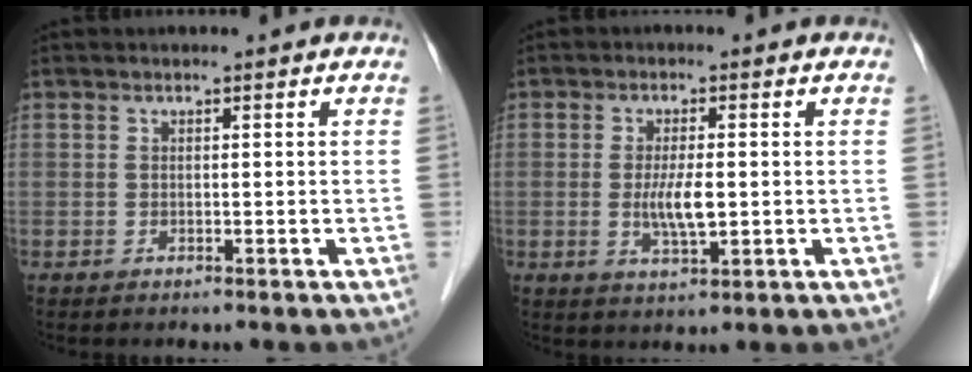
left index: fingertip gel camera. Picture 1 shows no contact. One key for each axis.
{"total": 4.8, "fx": -0.4, "fy": 1.0, "fz": 4.7, "tx": -0.095, "ty": -0.010, "tz": -0.007}